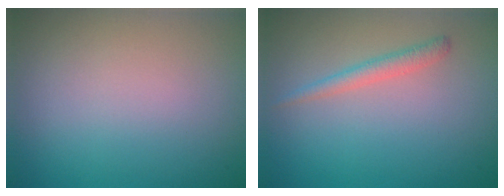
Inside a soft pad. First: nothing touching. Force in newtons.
{"total": 1.5, "press": 1.5, "slide": 0.1}